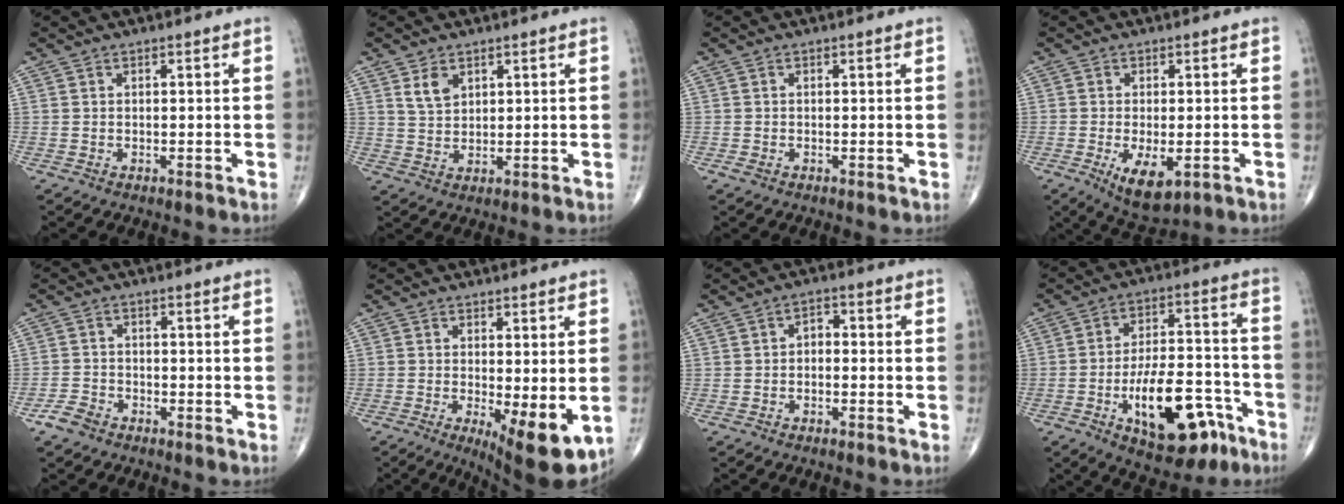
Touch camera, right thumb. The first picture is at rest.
{"total": 4.0, "force": [2.1, 2.5, 2.2], "torque": [-0.032, -0.014, 0.046]}
{"total": 0.9, "force": [-0.3, 0.6, 0.6], "torque": [-0.014, -0.002, -0.006]}
{"total": 7.5, "force": [-2.4, 3.3, 6.3], "torque": [-0.105, -0.015, -0.029]}
{"total": 3.4, "force": [-2.4, 2.0, 1.3], "torque": [-0.026, 0.007, -0.048]}
{"total": 9.9, "force": [-2.2, 3.1, 9.1], "torque": [-0.128, -0.025, -0.024]}
{"total": 2.5, "force": [-0.5, 1.7, 1.7], "torque": [-0.015, 0.017, -0.018]}
{"total": 18.2, "force": [-8.1, 8.3, 14.0], "torque": [-0.196, 0.051, -0.114]}